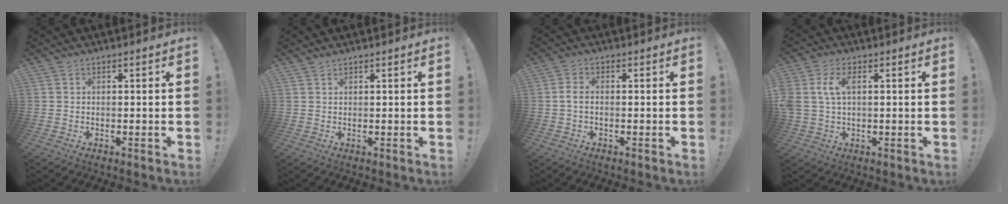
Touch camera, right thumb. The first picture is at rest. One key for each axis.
{"total": 1.0, "fx": 0.9, "fy": 0.3, "fz": 0.3, "tx": -0.003, "ty": -0.002, "tz": 0.017}
{"total": 2.7, "fx": -0.5, "fy": 1.3, "fz": 2.3, "tx": -0.047, "ty": 0.005, "tz": -0.010}
{"total": 7.3, "fx": 1.7, "fy": 4.1, "fz": 5.8, "tx": -0.123, "ty": 0.001, "tz": 0.029}